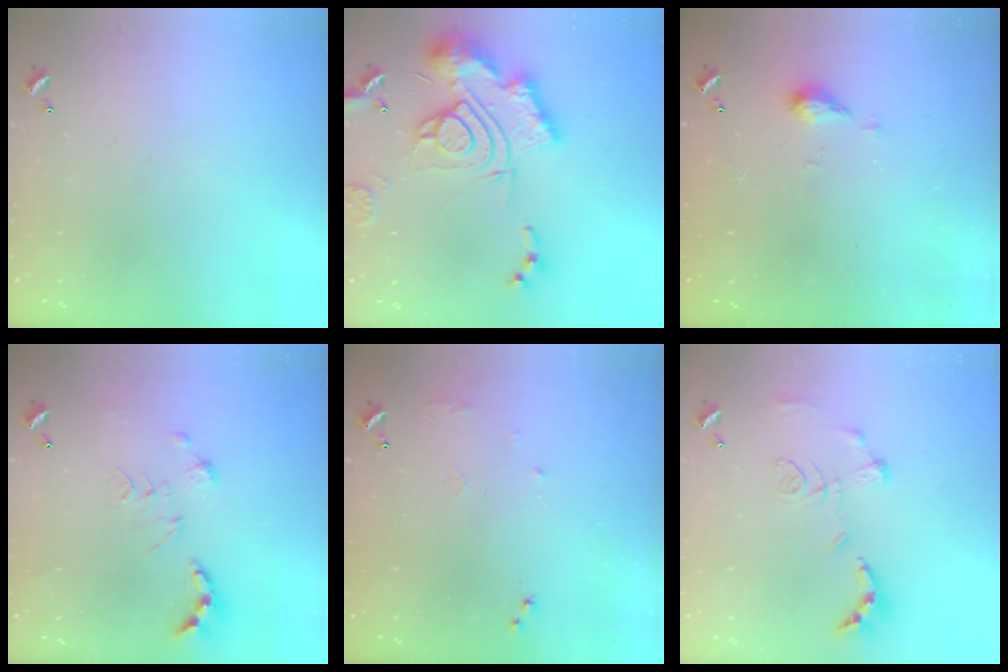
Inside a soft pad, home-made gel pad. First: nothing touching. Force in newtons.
{"total": 23.3, "press": 23.1, "slide": 2.3}
{"total": 3.8, "press": 3.7, "slide": 0.6}
{"total": 0.8, "press": 0.8, "slide": 0.3}
{"total": 6.4, "press": 6.3, "slide": 1.0}
{"total": 1.2, "press": 0.4, "slide": 1.1}